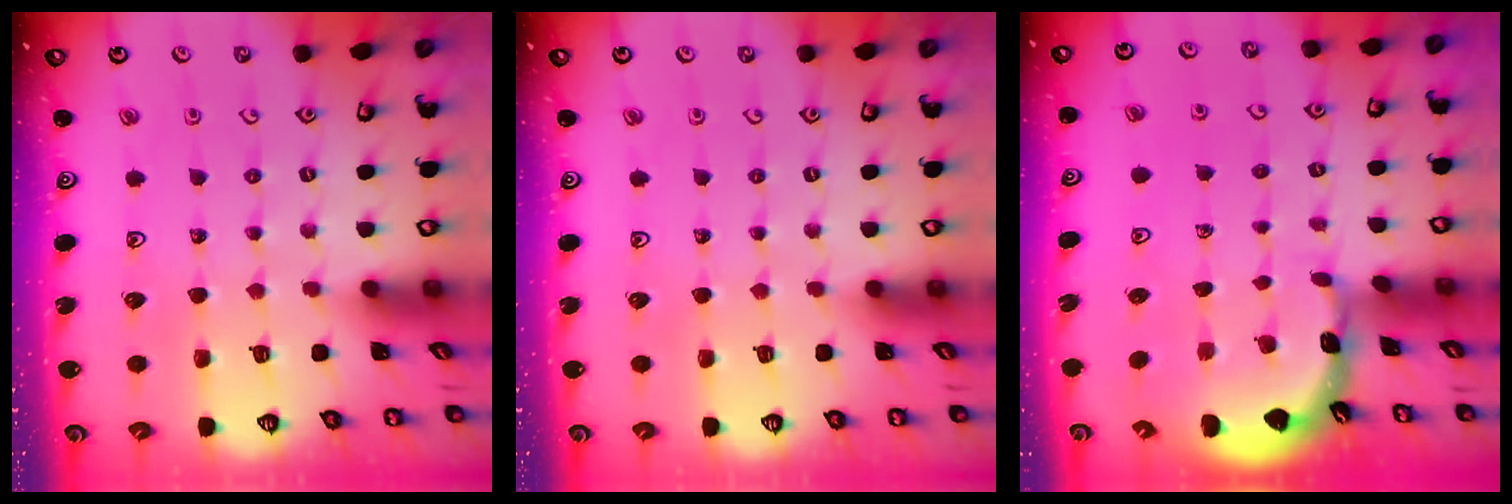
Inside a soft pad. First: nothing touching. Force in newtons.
{"total": 0.0}
{"total": 1.7, "press": 1.7, "slide": 0.1}